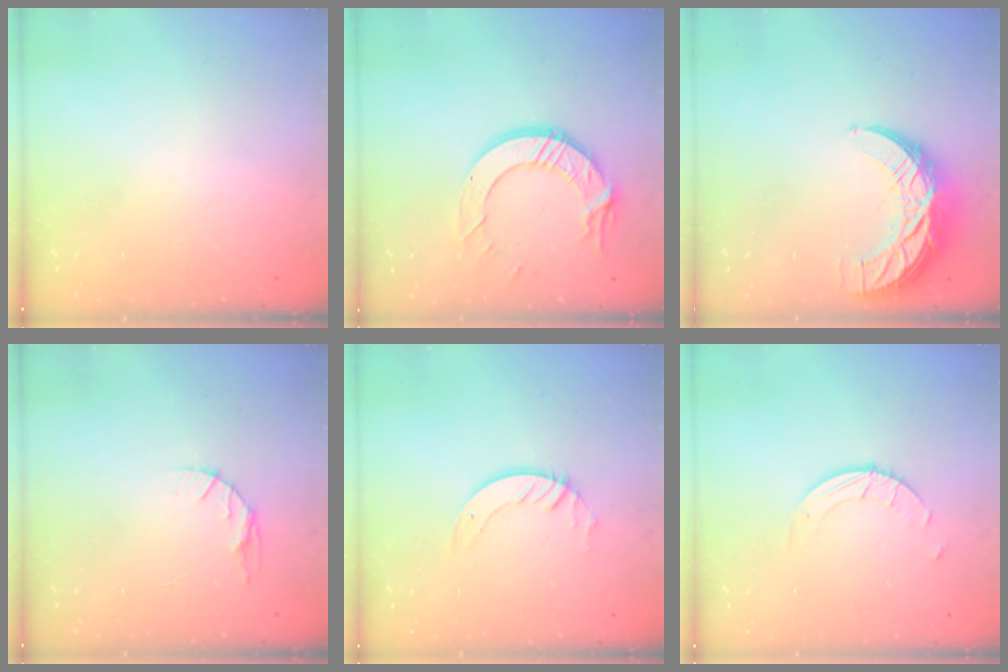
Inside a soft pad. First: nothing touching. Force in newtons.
{"total": 12.7, "press": 12.6, "slide": 1.2}
{"total": 11.8, "press": 11.8, "slide": 0.8}
{"total": 4.9, "press": 4.9, "slide": 0.6}
{"total": 3.6, "press": 3.6, "slide": 0.4}
{"total": 2.7, "press": 2.7, "slide": 0.3}